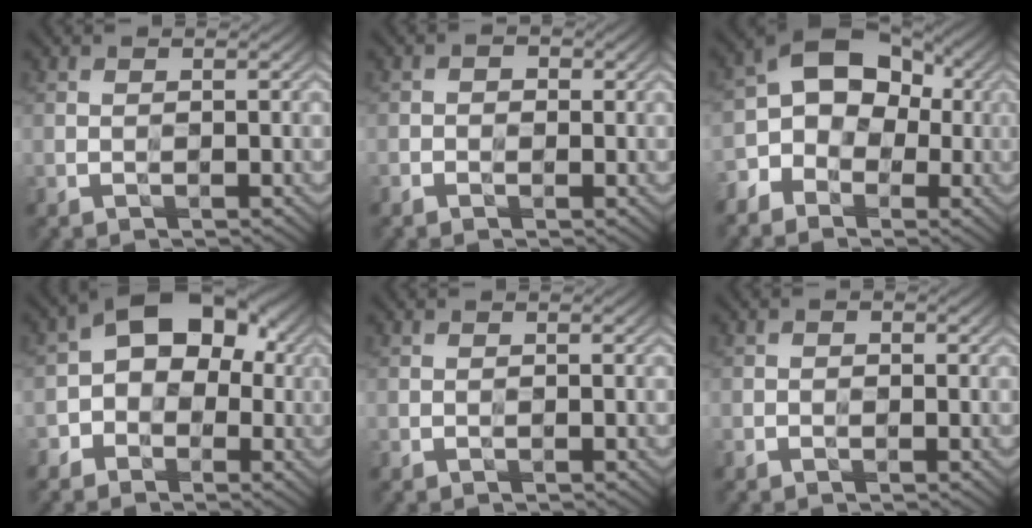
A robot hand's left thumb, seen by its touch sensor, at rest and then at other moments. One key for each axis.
{"total": 1.4, "fx": -0.5, "fy": 1.2, "fz": 0.6, "tx": -0.006, "ty": -0.001, "tz": -0.012}
{"total": 9.5, "fx": -2.6, "fy": 7.0, "fz": 6.0, "tx": -0.099, "ty": -0.005, "tz": -0.060}
{"total": 8.9, "fx": -1.1, "fy": 6.6, "fz": 5.9, "tx": -0.072, "ty": 0.009, "tz": -0.035}
{"total": 0.0}
{"total": 0.6, "fx": -0.3, "fy": 0.5, "fz": 0.2, "tx": -0.002, "ty": -0.004, "tz": -0.006}